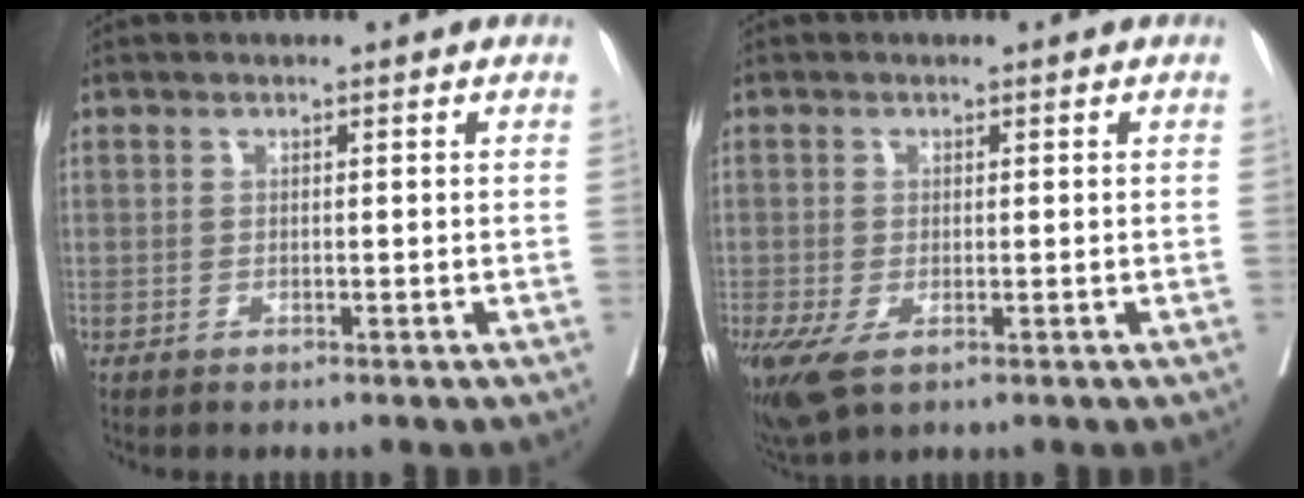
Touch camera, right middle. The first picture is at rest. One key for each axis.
{"total": 7.3, "fx": -3.4, "fy": 3.4, "fz": 5.4, "tx": -0.119, "ty": -0.026, "tz": -0.054}